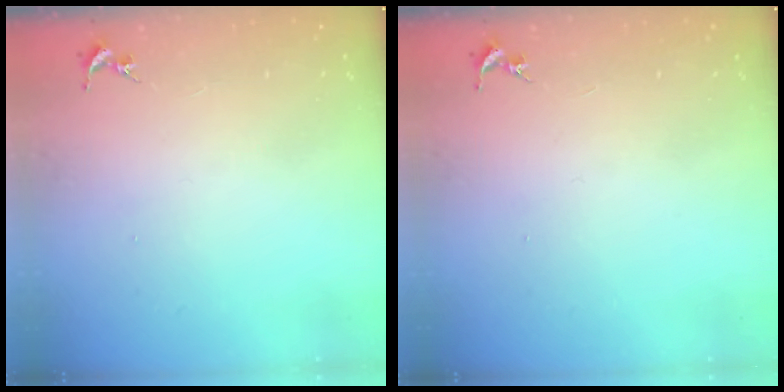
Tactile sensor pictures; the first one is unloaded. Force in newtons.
{"total": 0.0}